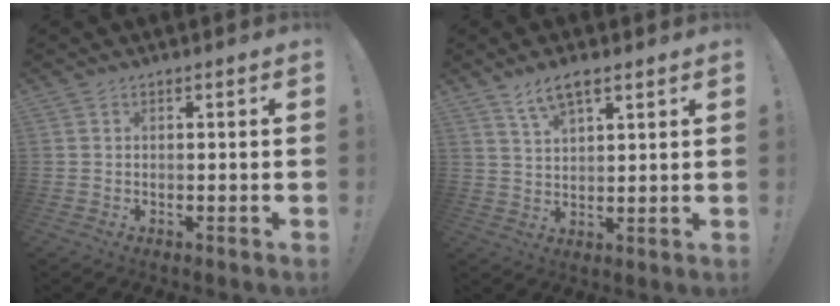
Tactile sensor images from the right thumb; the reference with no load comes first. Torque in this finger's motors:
{"motor_torque": [-0.33, 0.32, -0.20, 0.01, 0.15]}